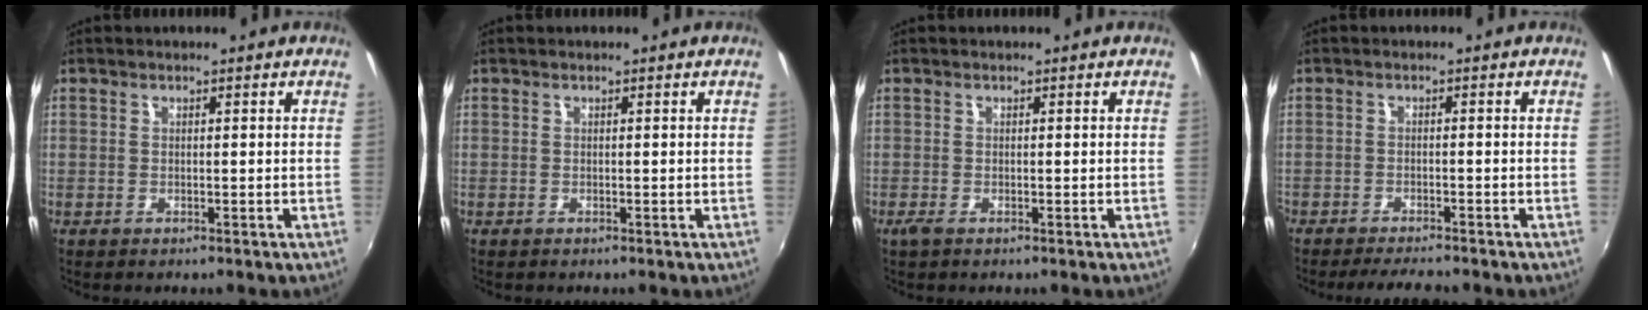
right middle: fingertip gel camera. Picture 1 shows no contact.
{"total": 0.0}
{"total": 1.0, "force": [-0.6, 0.2, 0.9], "torque": [-0.018, -0.004, -0.012]}
{"total": 5.5, "force": [-5.0, 0.8, 2.3], "torque": [-0.057, -0.009, -0.077]}